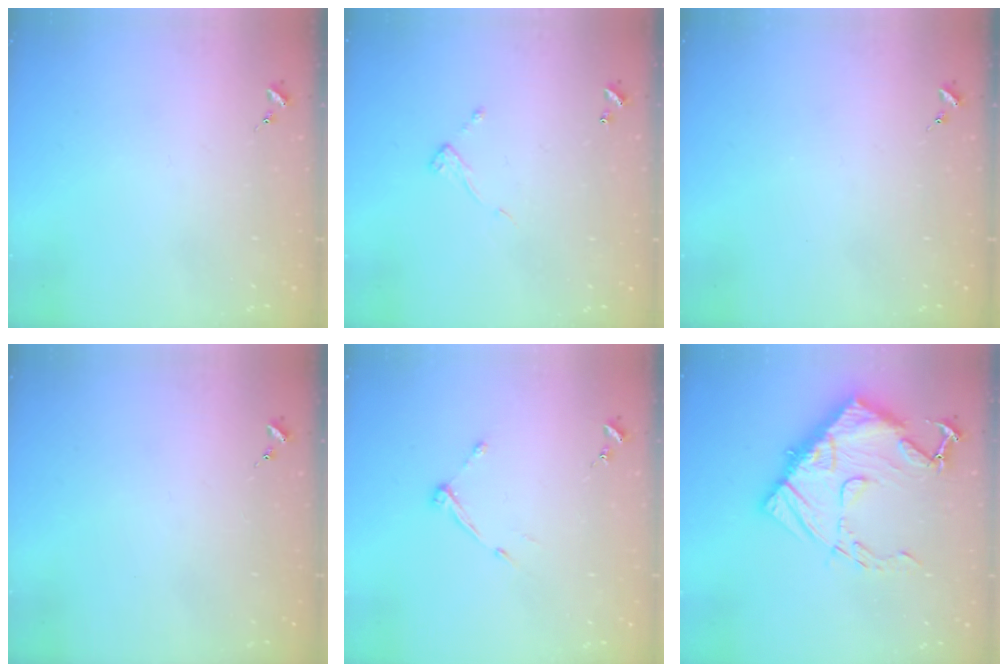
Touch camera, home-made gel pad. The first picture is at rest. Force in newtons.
{"total": 5.3, "press": 5.3, "slide": 0.2}
{"total": 0.0}
{"total": 0.0}
{"total": 5.1, "press": 5.1, "slide": 0.6}
{"total": 22.1, "press": 22.0, "slide": 2.0}